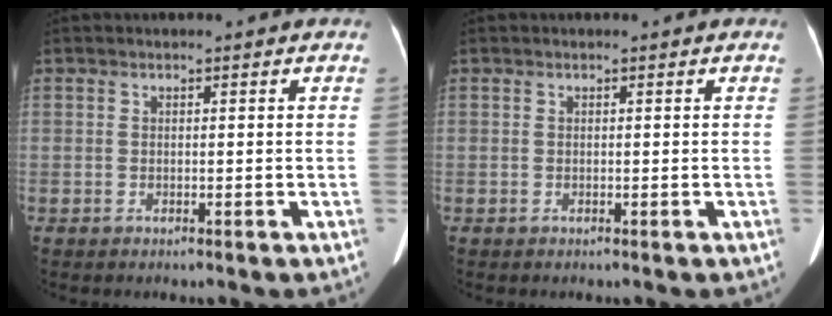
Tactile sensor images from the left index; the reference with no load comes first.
{"total": 0.0}